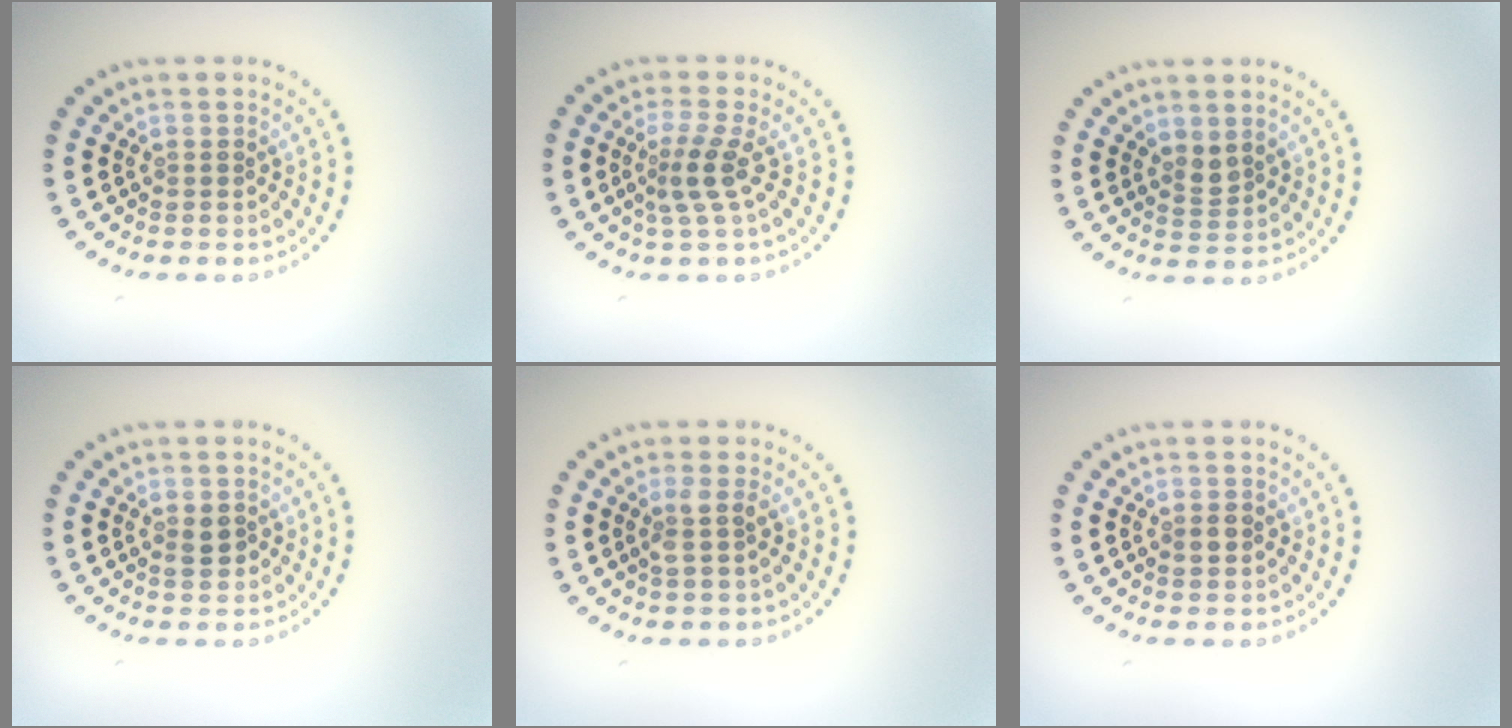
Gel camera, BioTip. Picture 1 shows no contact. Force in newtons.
{"total": 2.5, "press": 1.7, "slide": 1.8}
{"total": 1.5, "press": 1.1, "slide": 1.0}
{"total": 1.5, "press": 1.5, "slide": 0.3}
{"total": 1.6, "press": 1.3, "slide": 0.9}
{"total": 1.2, "press": 1.1, "slide": 0.2}